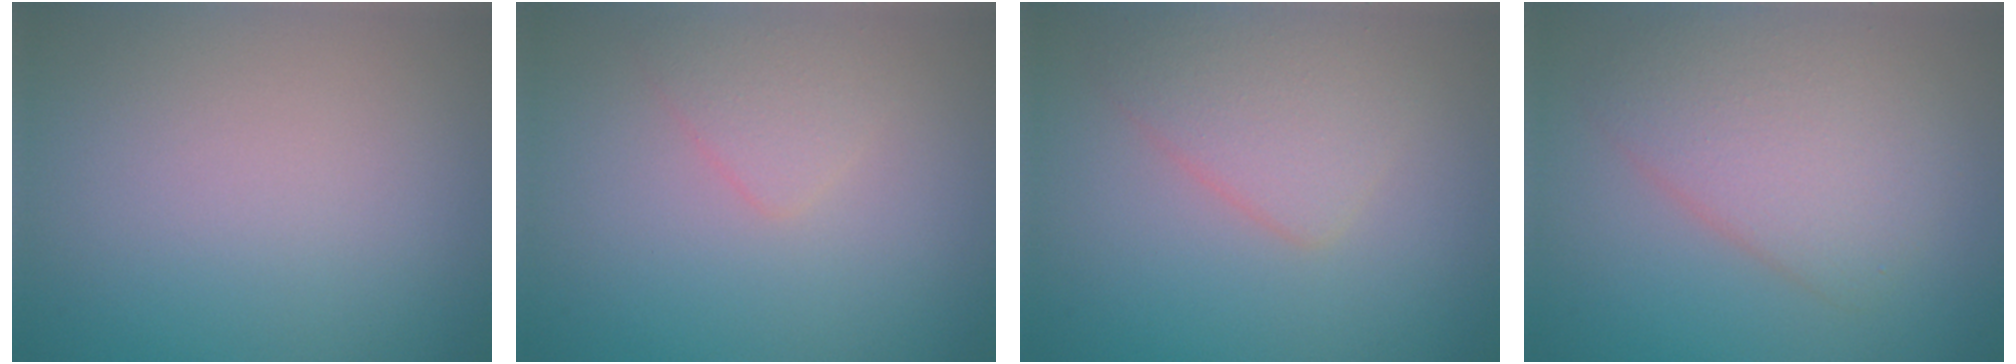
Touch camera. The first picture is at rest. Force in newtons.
{"total": 1.7, "press": 1.7, "slide": 0.0}
{"total": 3.3, "press": 3.3, "slide": 0.1}
{"total": 4.6, "press": 4.6, "slide": 0.1}